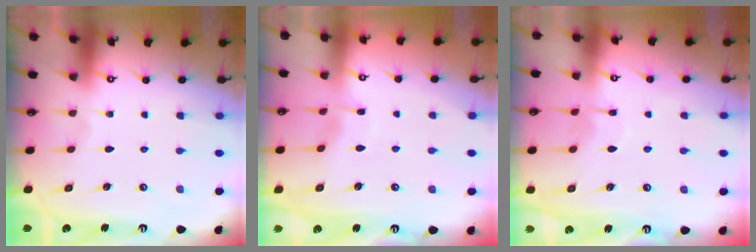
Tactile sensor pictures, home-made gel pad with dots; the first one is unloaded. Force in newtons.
{"total": 2.9, "press": 2.9, "slide": 0.4}
{"total": 6.5, "press": 6.5, "slide": 0.6}